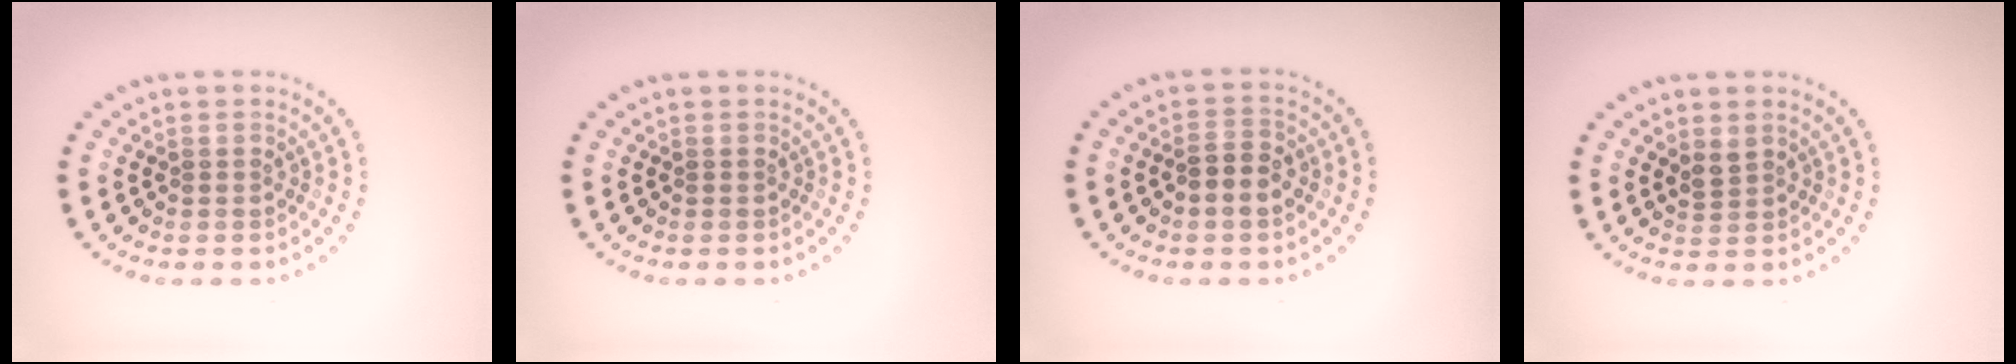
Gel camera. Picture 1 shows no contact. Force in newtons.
{"total": 0.0}
{"total": 2.5, "press": 2.5, "slide": 0.3}
{"total": 1.2, "press": 0.9, "slide": 0.8}